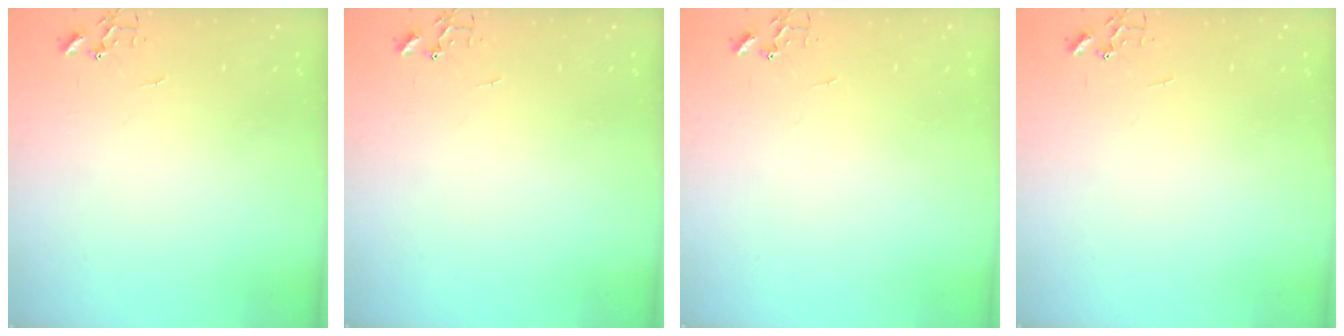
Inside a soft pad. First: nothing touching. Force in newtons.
{"total": 0.0}
{"total": 0.0}
{"total": 0.0}